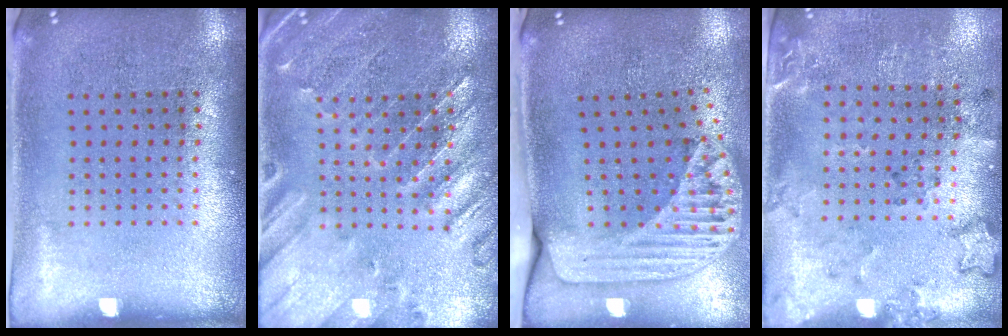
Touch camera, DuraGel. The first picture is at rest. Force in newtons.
{"total": 0.6, "press": 0.5, "slide": 0.4}
{"total": 2.2, "press": 1.7, "slide": 1.4}
{"total": 2.0, "press": 1.5, "slide": 1.4}